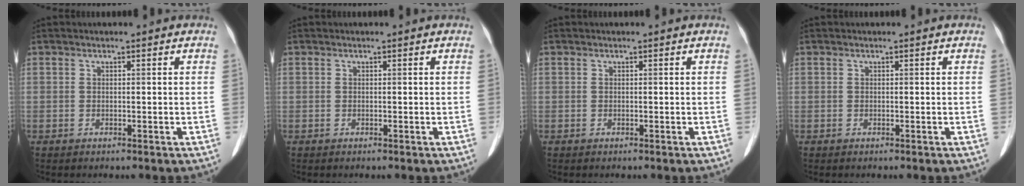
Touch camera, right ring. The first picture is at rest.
{"total": 0.0}
{"total": 0.0}
{"total": 0.0}